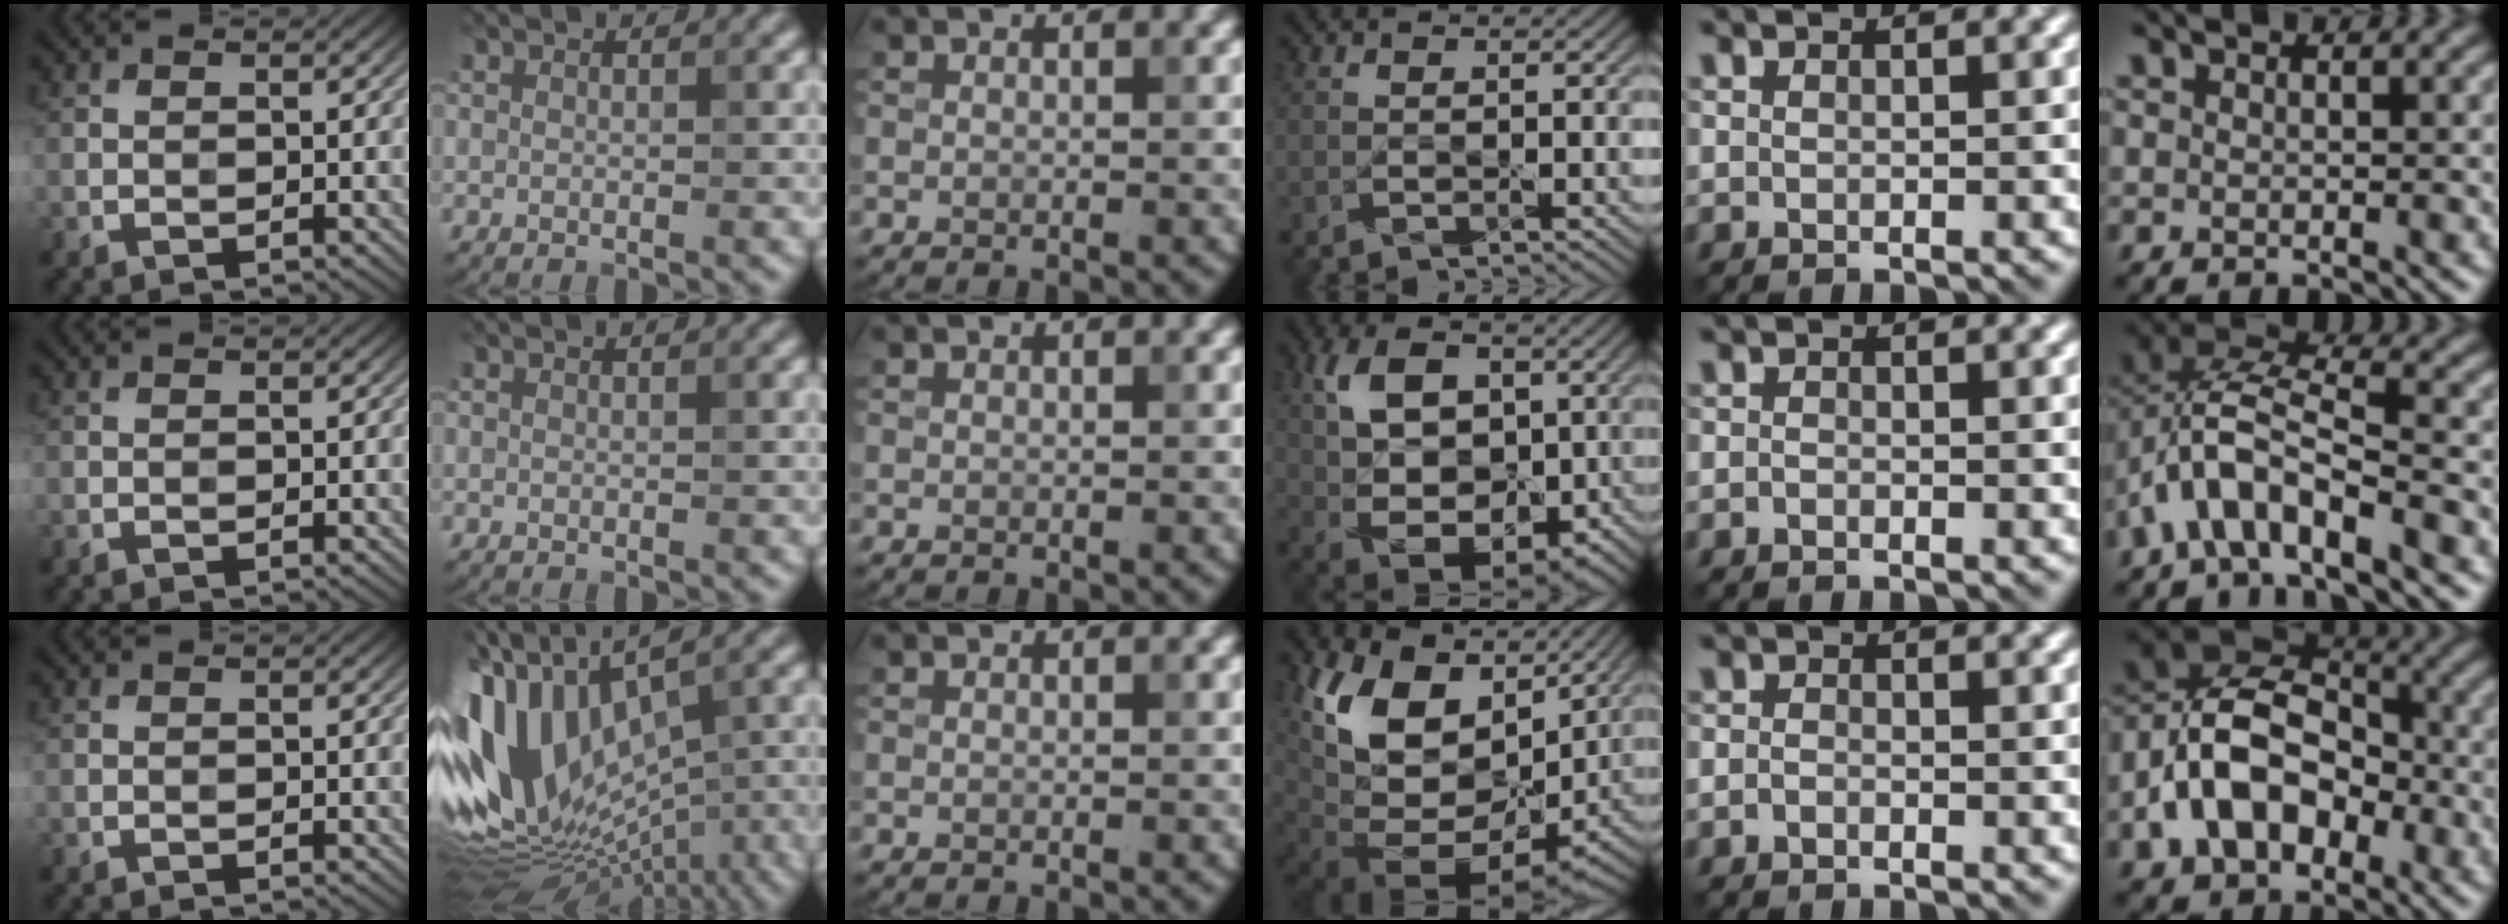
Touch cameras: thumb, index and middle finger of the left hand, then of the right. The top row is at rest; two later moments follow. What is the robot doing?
{"motion": "wipe", "object": "whiteboard"}